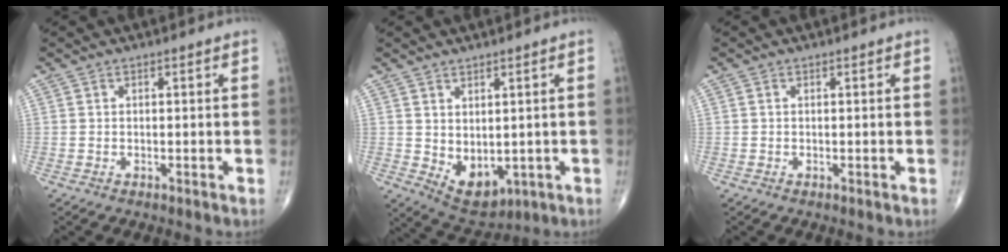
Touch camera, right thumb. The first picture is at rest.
{"total": 7.2, "force": [-0.4, 4.4, 5.7], "torque": [-0.066, -0.010, 0.021]}
{"total": 0.0}